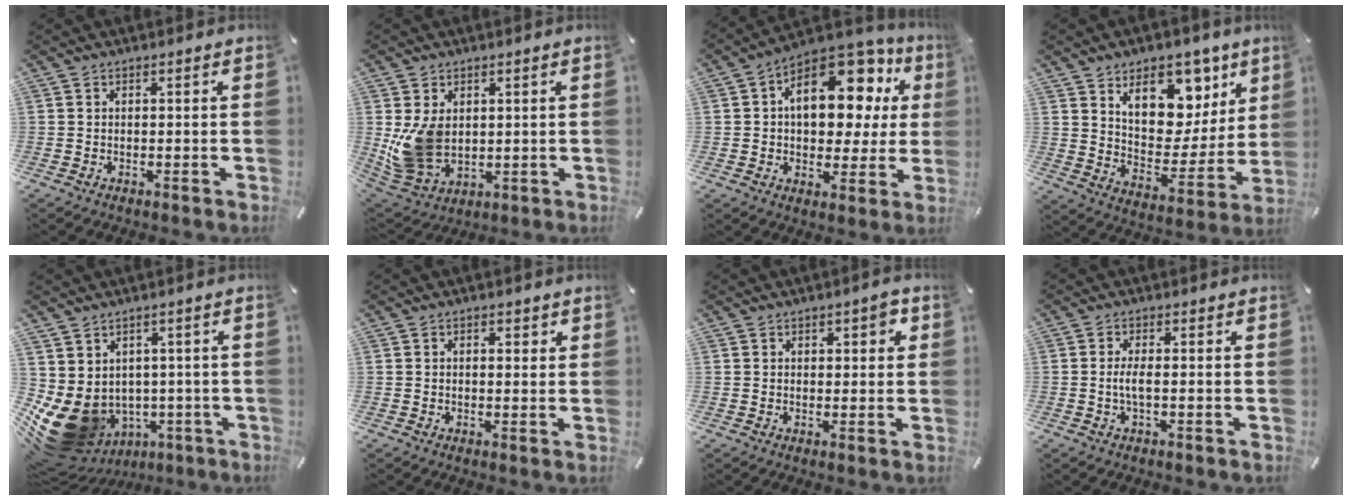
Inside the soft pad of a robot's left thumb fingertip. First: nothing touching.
{"total": 10.6, "force": [1.6, 8.2, 6.5], "torque": [-0.145, -0.006, 0.033]}
{"total": 18.3, "force": [5.9, 11.4, 13.0], "torque": [-0.178, -0.032, 0.102]}
{"total": 16.3, "force": [9.6, 10.5, 7.8], "torque": [-0.107, -0.072, 0.169]}
{"total": 11.9, "force": [-1.6, 10.4, 5.5], "torque": [-0.118, -0.016, -0.015]}
{"total": 1.6, "force": [0.3, 1.0, 1.2], "torque": [-0.016, 0.003, 0.002]}
{"total": 2.5, "force": [1.0, 1.5, 1.7], "torque": [-0.011, -0.002, 0.009]}
{"total": 3.3, "force": [-0.4, 0.8, 3.1], "torque": [-0.071, -0.005, -0.013]}